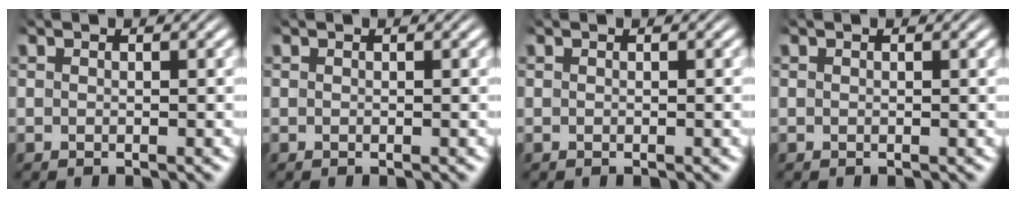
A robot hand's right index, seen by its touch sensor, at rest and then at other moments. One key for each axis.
{"total": 0.0}
{"total": 0.0}
{"total": 0.0}